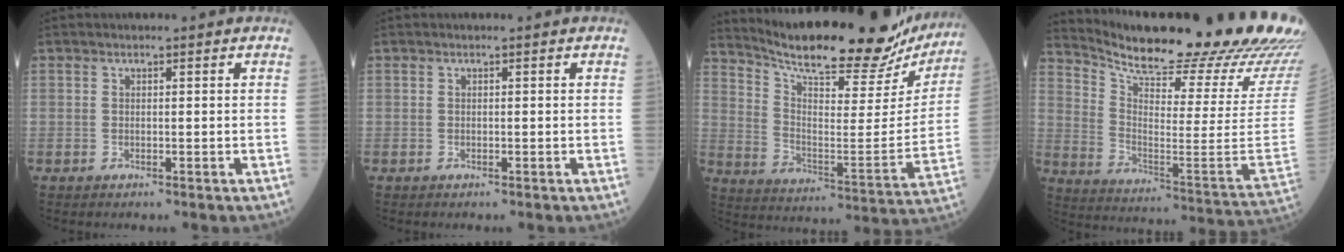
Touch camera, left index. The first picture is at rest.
{"total": 0.0}
{"total": 26.8, "force": [24.1, 4.8, 10.6], "torque": [-0.172, -0.065, 0.329]}
{"total": 31.1, "force": [27.7, 1.8, 14.1], "torque": [-0.238, -0.127, 0.363]}